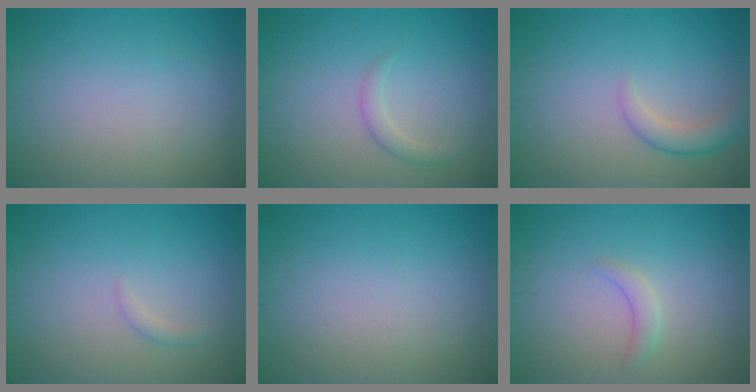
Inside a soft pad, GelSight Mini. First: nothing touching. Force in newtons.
{"total": 1.3, "press": 1.3, "slide": 0.1}
{"total": 2.3, "press": 2.3, "slide": 0.1}
{"total": 0.7, "press": 0.7, "slide": 0.1}
{"total": 0.0}
{"total": 1.3, "press": 1.3, "slide": 0.2}